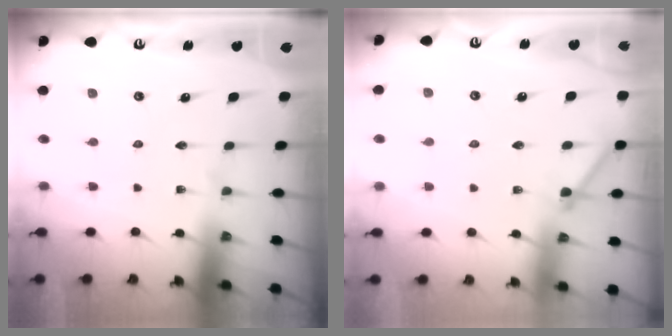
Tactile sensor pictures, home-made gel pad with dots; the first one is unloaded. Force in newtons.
{"total": 3.1, "press": 3.1, "slide": 0.4}